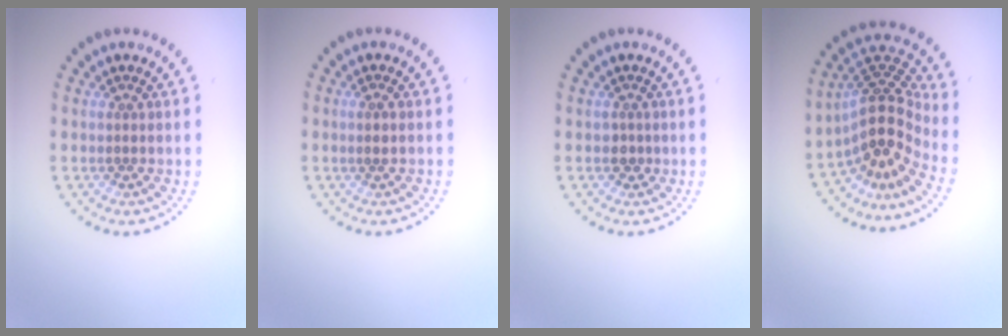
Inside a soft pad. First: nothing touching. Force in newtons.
{"total": 0.5, "press": 0.3, "slide": 0.4}
{"total": 0.9, "press": 0.8, "slide": 0.5}
{"total": 4.9, "press": 3.6, "slide": 3.4}